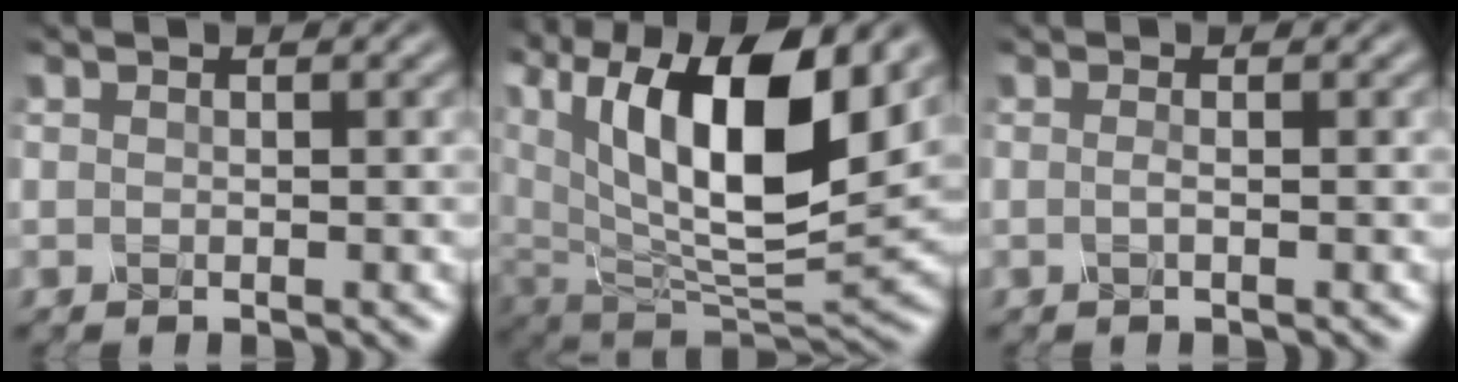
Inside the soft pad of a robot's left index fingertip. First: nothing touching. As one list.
[{"total": 15.5, "force": [6.0, 7.2, 12.3], "torque": [-0.219, 0.005, 0.109]}, {"total": 0.8, "force": [-0.4, 0.1, 0.6], "torque": [-0.014, 0.001, -0.010]}]